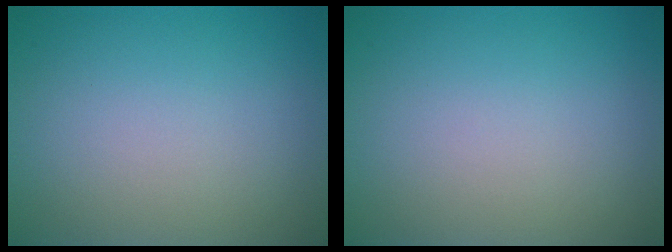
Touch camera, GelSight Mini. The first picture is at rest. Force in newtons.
{"total": 0.0}